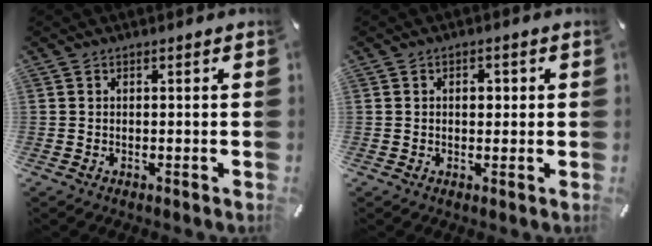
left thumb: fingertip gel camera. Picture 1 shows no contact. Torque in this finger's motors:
{"motor_torque": [0.52, 0.42, 0.28, -0.21, -0.01]}